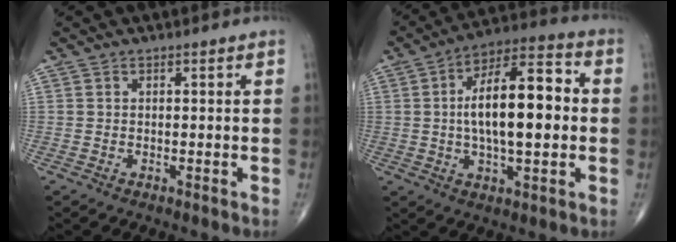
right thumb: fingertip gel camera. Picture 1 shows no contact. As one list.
[{"total": 17.5, "force": [0.6, 7.0, 16.0], "torque": [-0.251, 0.026, 0.004]}]